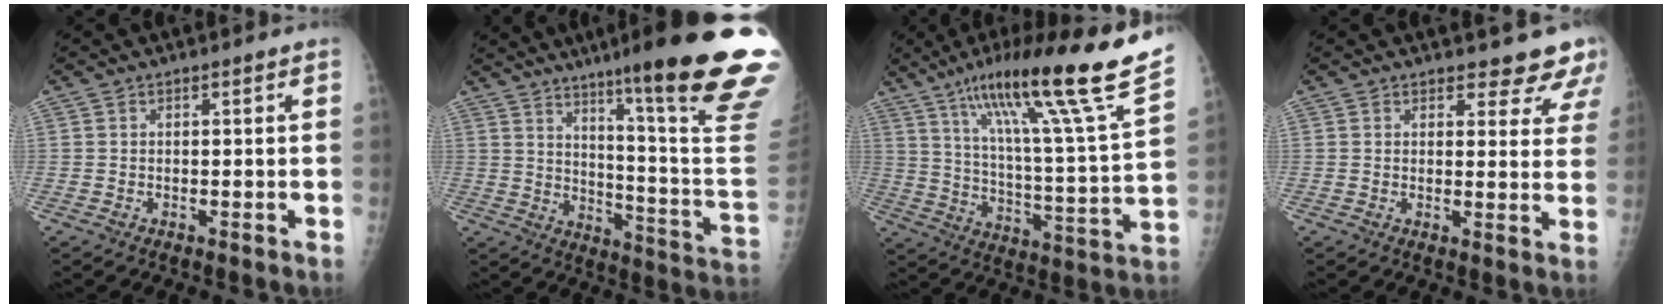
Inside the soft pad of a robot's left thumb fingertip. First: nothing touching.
{"total": 27.0, "force": [17.1, 0.9, 20.9], "torque": [-0.242, -0.104, 0.244]}
{"total": 25.6, "force": [17.3, 0.8, 18.9], "torque": [-0.281, -0.067, 0.273]}
{"total": 7.4, "force": [6.8, 2.5, 1.5], "torque": [0.022, -0.040, 0.057]}